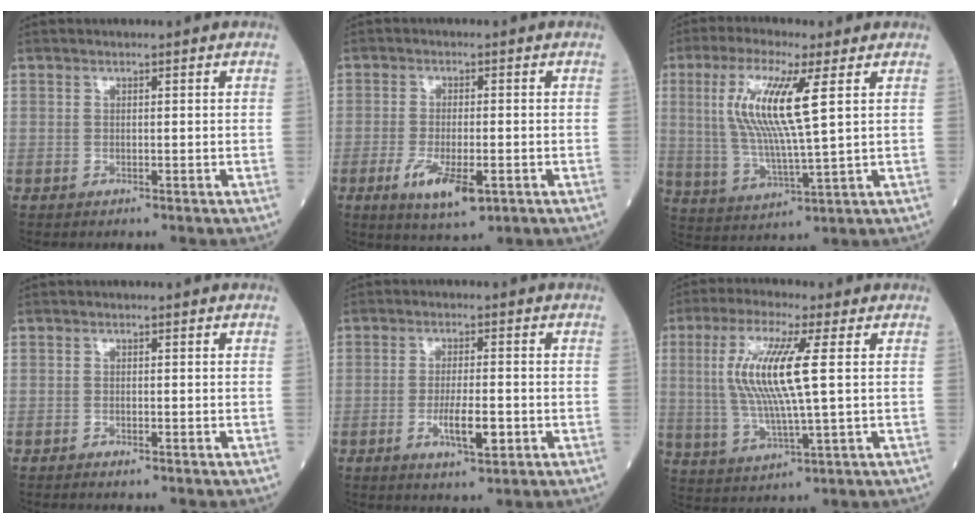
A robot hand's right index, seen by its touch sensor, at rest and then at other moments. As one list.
[{"total": 6.8, "force": [-2.8, 1.9, 6.0], "torque": [-0.115, -0.014, -0.038]}, {"total": 12.1, "force": [3.3, 0.7, 11.6], "torque": [-0.248, -0.001, 0.062]}, {"total": 0.6, "force": [-0.5, 0.1, 0.3], "torque": [-0.005, 0.001, -0.009]}, {"total": 5.2, "force": [-1.7, 1.0, 4.8], "torque": [-0.088, -0.004, -0.026]}, {"total": 11.5, "force": [2.0, 0.6, 11.3], "torque": [-0.242, 0.001, 0.037]}]